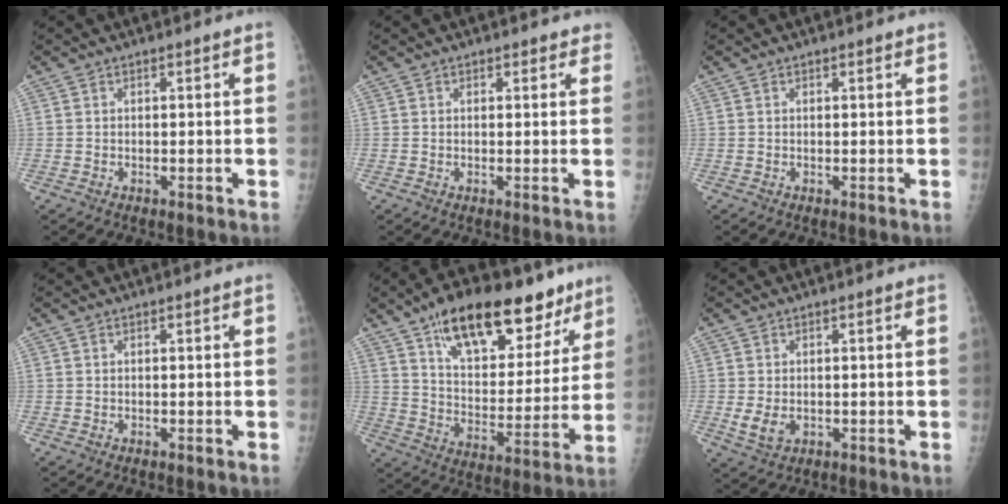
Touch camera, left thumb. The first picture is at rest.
{"total": 1.5, "force": [1.1, 1.0, 0.1], "torque": [0.021, -0.003, 0.005]}
{"total": 0.0}
{"total": 0.0}
{"total": 24.1, "force": [15.2, 11.0, 15.2], "torque": [-0.186, -0.041, 0.240]}
{"total": 3.6, "force": [-0.4, 2.5, 2.5], "torque": [-0.045, -0.007, 0.001]}